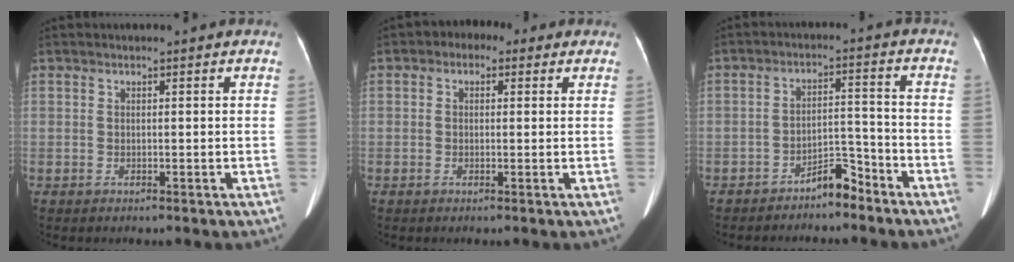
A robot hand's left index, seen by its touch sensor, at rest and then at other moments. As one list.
[{"total": 3.5, "force": [1.1, 2.8, 1.8], "torque": [-0.029, 0.029, 0.010]}, {"total": 4.9, "force": [-4.2, 1.3, 2.1], "torque": [-0.033, 0.012, -0.072]}]